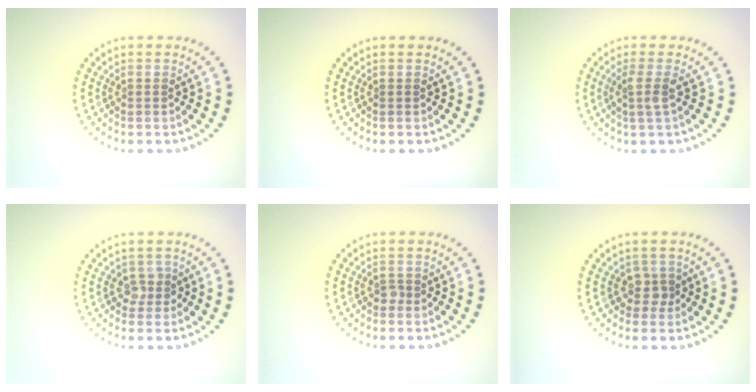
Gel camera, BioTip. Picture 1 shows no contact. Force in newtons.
{"total": 0.0}
{"total": 1.8, "press": 1.3, "slide": 1.2}
{"total": 1.4, "press": 1.1, "slide": 0.8}
{"total": 0.8, "press": 0.5, "slide": 0.5}
{"total": 1.6, "press": 1.3, "slide": 1.0}